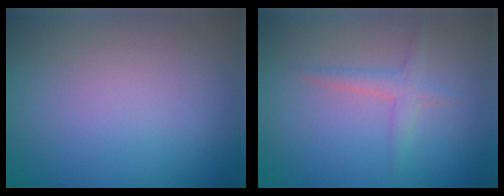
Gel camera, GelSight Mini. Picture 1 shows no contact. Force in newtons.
{"total": 1.7, "press": 1.7, "slide": 0.1}